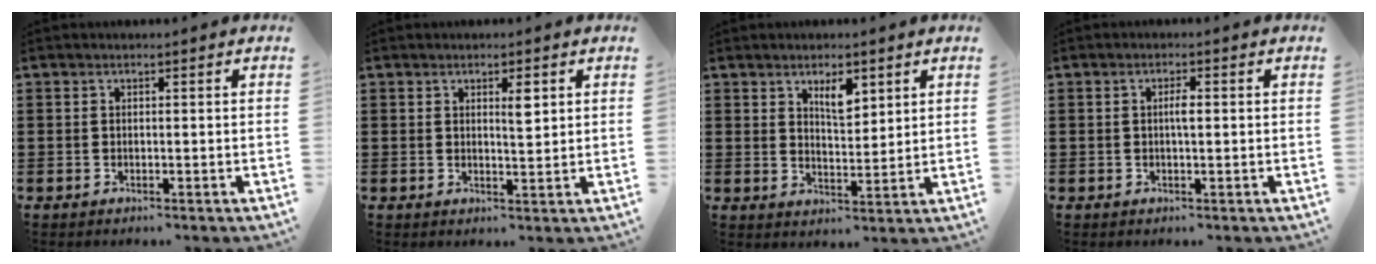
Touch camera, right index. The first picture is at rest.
{"total": 2.7, "force": [1.2, 0.8, 2.3], "torque": [-0.032, -0.001, 0.015]}
{"total": 4.2, "force": [2.6, 1.7, 2.9], "torque": [-0.047, 0.000, 0.042]}
{"total": 1.7, "force": [0.2, 0.4, 1.7], "torque": [-0.033, 0.002, 0.001]}